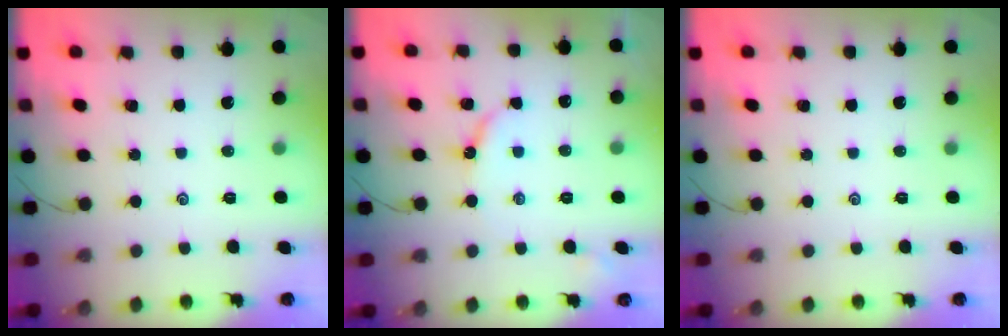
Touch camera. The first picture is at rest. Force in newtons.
{"total": 5.9, "press": 5.8, "slide": 0.7}
{"total": 0.0}